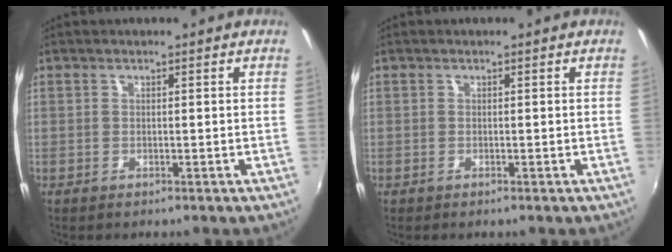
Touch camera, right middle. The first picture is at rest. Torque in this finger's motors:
{"motor_torque": [0.11, 0.09, -0.01, -0.02]}